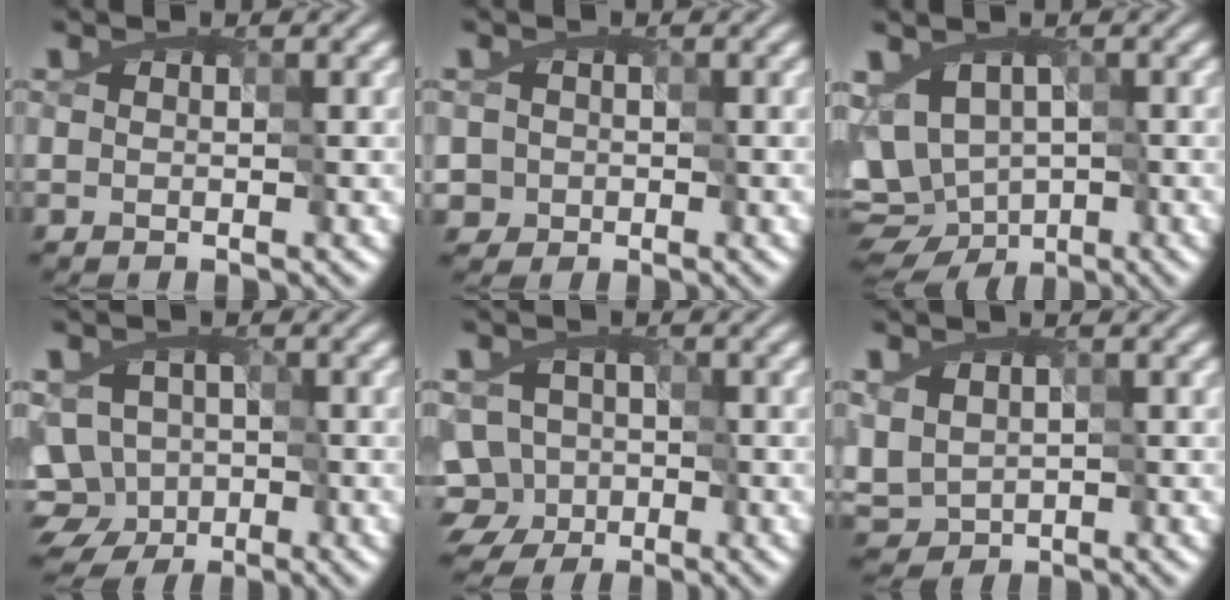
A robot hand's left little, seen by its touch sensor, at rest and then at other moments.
{"total": 2.0, "force": [-0.6, 1.9, 0.2], "torque": [-0.010, 0.000, 0.001]}
{"total": 6.9, "force": [-2.8, 5.1, 3.7], "torque": [-0.043, -0.013, -0.026]}
{"total": 8.2, "force": [-3.2, 6.8, 3.4], "torque": [-0.043, -0.006, -0.073]}
{"total": 6.4, "force": [-2.8, 5.4, 1.8], "torque": [-0.034, 0.002, -0.073]}
{"total": 2.0, "force": [-0.2, 1.7, 1.0], "torque": [-0.033, -0.010, 0.012]}